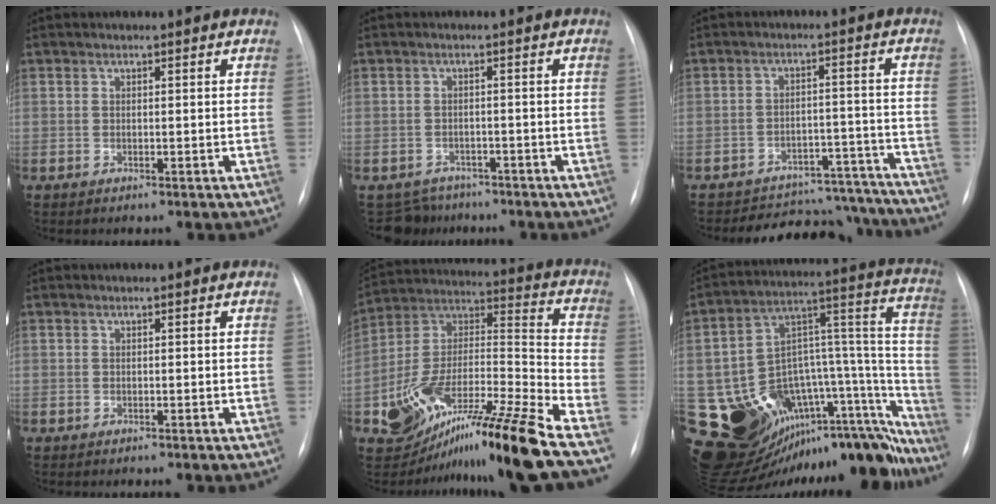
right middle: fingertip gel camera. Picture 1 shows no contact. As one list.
[{"total": 4.6, "force": [-3.9, 2.3, -0.9], "torque": [0.015, 0.010, -0.059]}, {"total": 16.1, "force": [-15.3, 4.7, 1.8], "torque": [-0.011, 0.039, -0.190]}, {"total": 0.6, "force": [-0.3, 0.5, -0.1], "torque": [0.000, 0.005, -0.005]}, {"total": 20.3, "force": [-14.1, 0.5, 14.6], "torque": [-0.261, 0.000, -0.238]}, {"total": 33.7, "force": [-25.8, 13.9, 16.5], "torque": [-0.182, 0.053, -0.346]}]